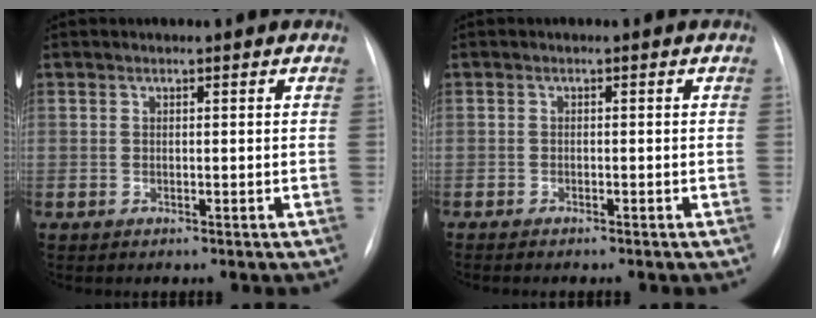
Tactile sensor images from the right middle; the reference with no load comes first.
{"total": 2.2, "force": [-1.9, 0.4, 1.1], "torque": [-0.019, -0.005, -0.019]}